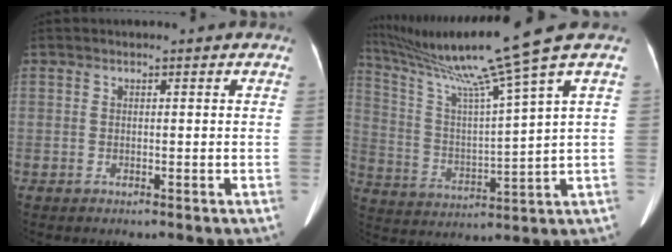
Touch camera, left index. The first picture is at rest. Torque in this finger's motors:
{"motor_torque": [-0.27, -0.34, -0.10, 0.06]}